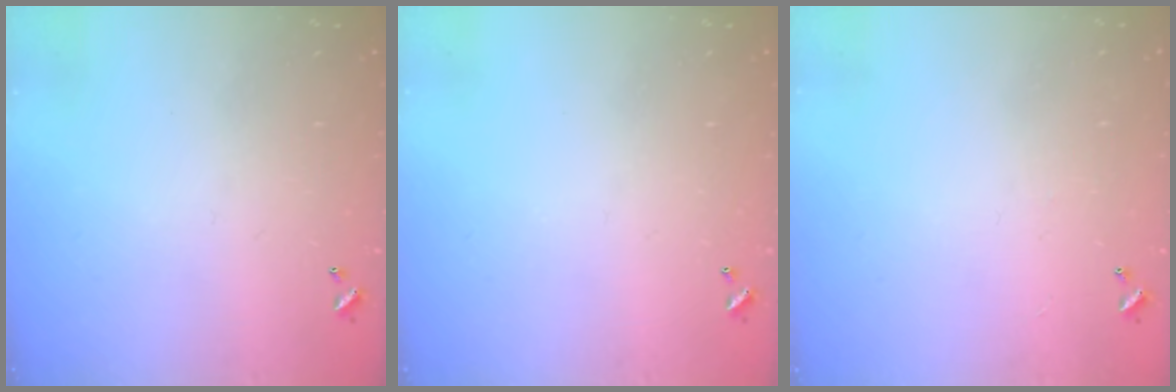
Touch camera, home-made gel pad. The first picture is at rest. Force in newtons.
{"total": 0.0}
{"total": 0.6, "press": 0.2, "slide": 0.6}